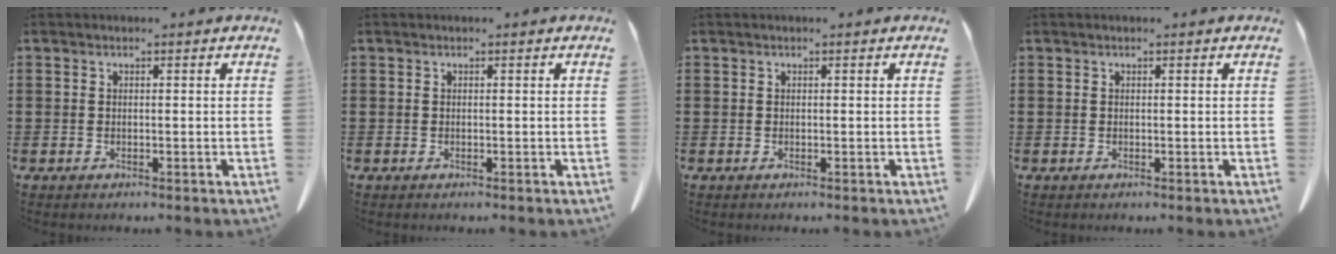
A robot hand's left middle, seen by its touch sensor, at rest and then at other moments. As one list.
[{"total": 0.0}, {"total": 0.0}, {"total": 0.0}]